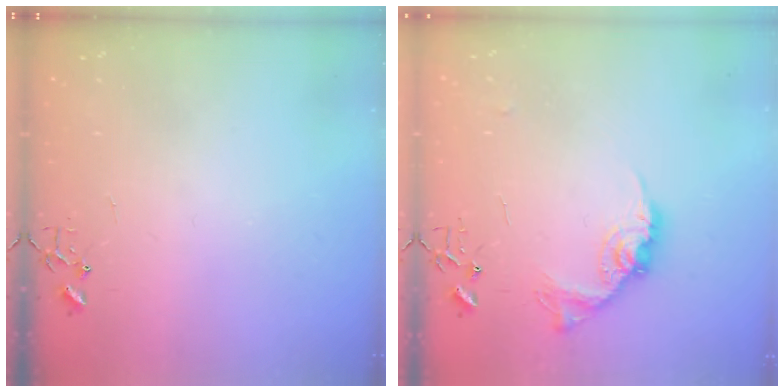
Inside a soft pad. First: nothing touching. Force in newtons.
{"total": 12.6, "press": 12.6, "slide": 0.5}